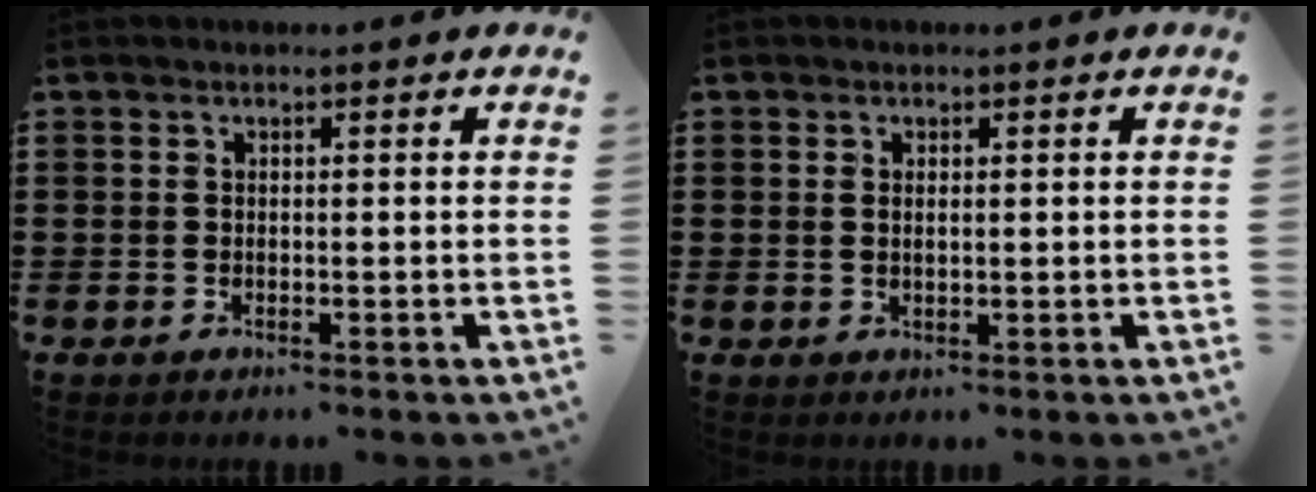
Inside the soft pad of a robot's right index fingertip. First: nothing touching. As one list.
[{"total": 1.0, "force": [0.3, 0.4, 0.9], "torque": [-0.019, 0.002, 0.005]}]